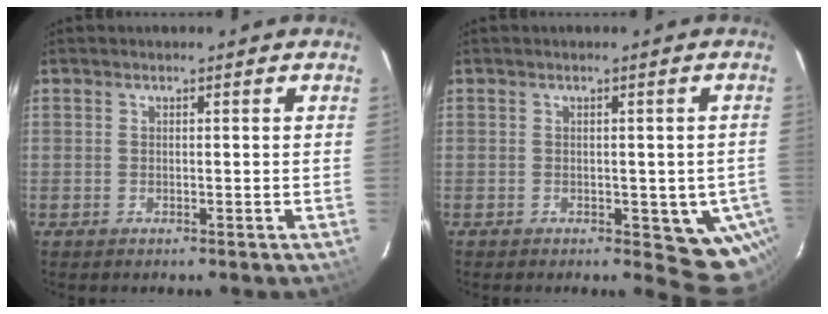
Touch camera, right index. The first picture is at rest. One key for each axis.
{"total": 6.9, "fx": -2.6, "fy": 4.4, "fz": 4.6, "tx": -0.034, "ty": 0.007, "tz": -0.025}